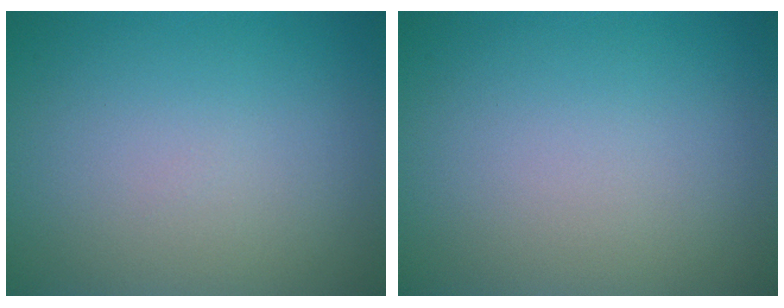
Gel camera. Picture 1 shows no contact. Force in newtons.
{"total": 0.0}